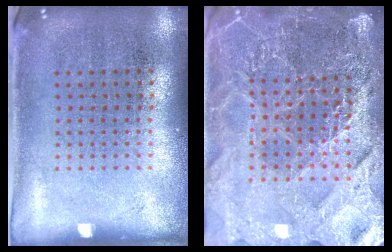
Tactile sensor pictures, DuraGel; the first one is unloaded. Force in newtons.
{"total": 5.5, "press": 4.9, "slide": 2.5}